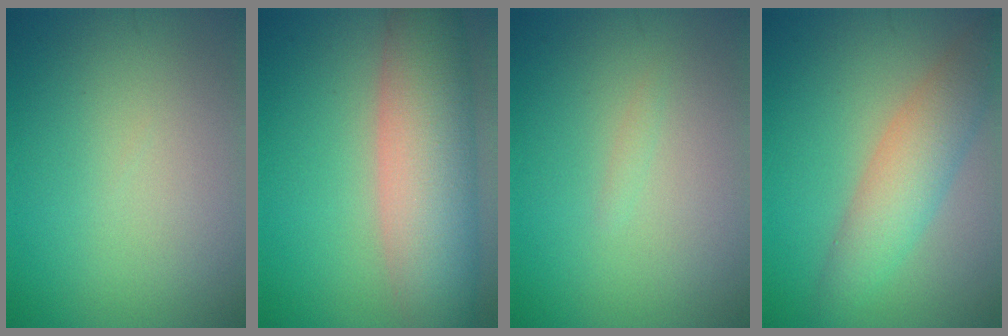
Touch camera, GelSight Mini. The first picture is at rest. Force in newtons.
{"total": 8.9, "press": 8.8, "slide": 0.6}
{"total": 0.5, "press": 0.5, "slide": 0.1}
{"total": 4.7, "press": 4.7, "slide": 0.3}